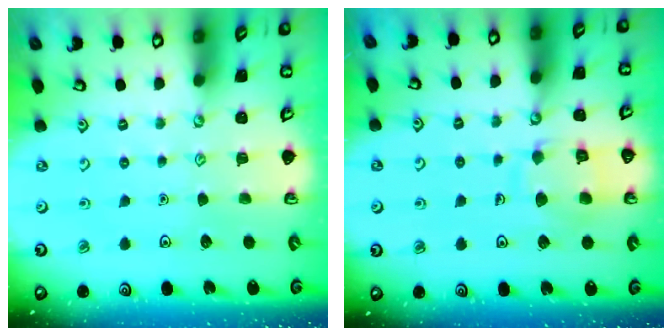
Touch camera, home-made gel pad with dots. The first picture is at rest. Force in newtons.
{"total": 10.3, "press": 10.2, "slide": 0.7}